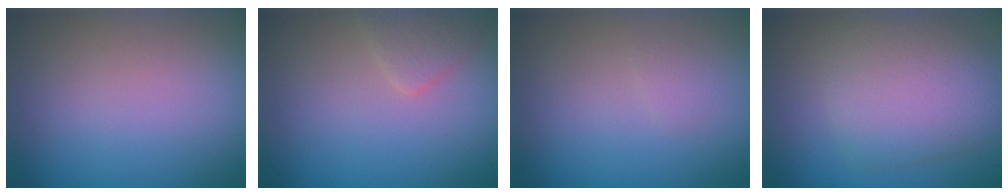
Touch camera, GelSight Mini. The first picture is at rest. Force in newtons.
{"total": 1.6, "press": 1.6, "slide": 0.1}
{"total": 0.6, "press": 0.6, "slide": 0.1}
{"total": 5.2, "press": 5.2, "slide": 0.3}